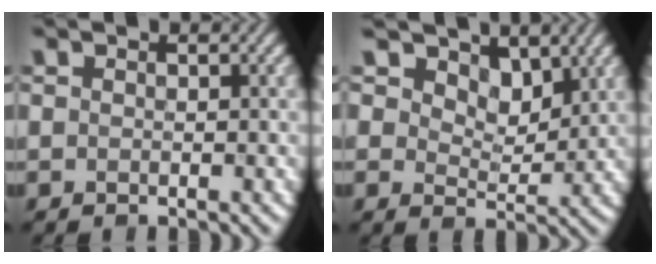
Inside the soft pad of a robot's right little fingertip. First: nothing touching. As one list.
[{"total": 4.7, "force": [3.3, 2.7, 2.2], "torque": [-0.051, -0.017, 0.055]}]